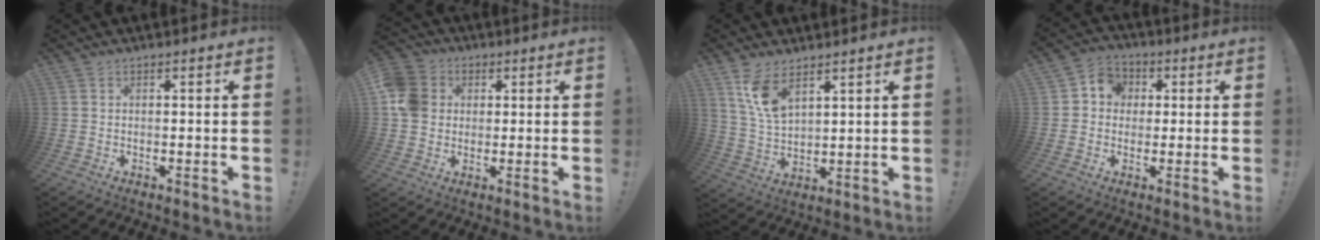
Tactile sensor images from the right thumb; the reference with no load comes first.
{"total": 10.1, "force": [1.1, 9.0, 4.3], "torque": [-0.078, 0.007, 0.024]}
{"total": 9.4, "force": [6.2, 4.2, 5.7], "torque": [-0.109, -0.032, 0.116]}
{"total": 6.7, "force": [0.4, 6.4, 2.2], "torque": [-0.025, 0.006, 0.010]}